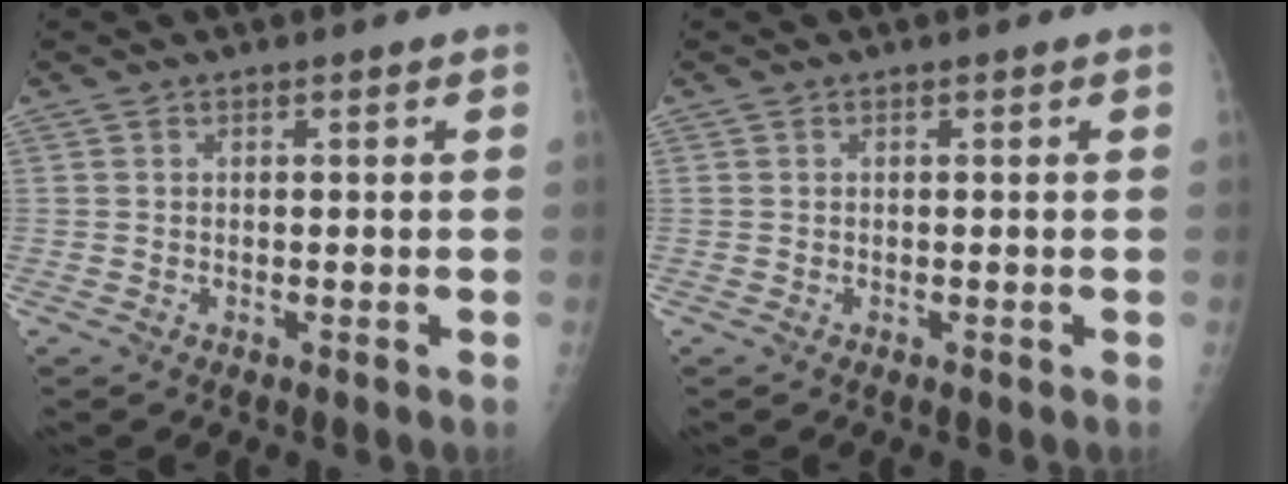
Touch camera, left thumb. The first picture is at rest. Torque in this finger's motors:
{"motor_torque": [0.00, 0.00, 0.00, 0.00, 0.00]}